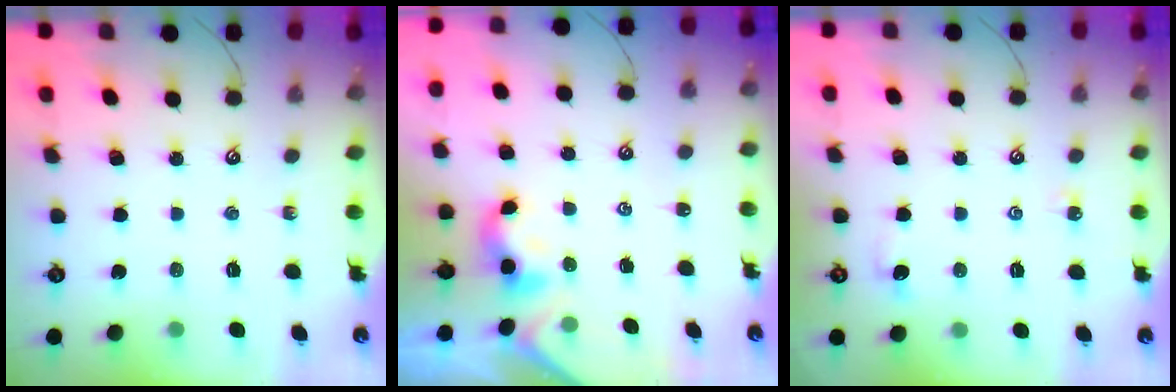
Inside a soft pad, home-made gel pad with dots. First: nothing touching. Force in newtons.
{"total": 2.2, "press": 2.2, "slide": 0.2}
{"total": 1.7, "press": 1.6, "slide": 0.5}